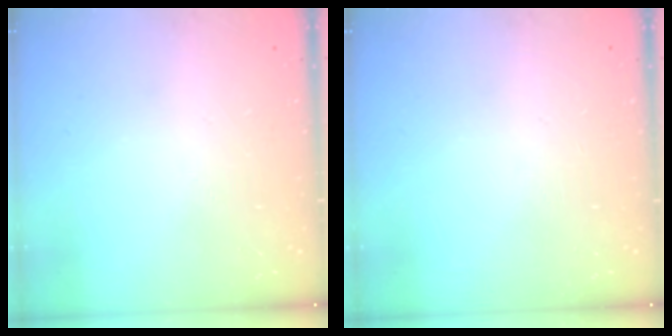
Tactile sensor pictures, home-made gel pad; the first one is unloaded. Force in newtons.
{"total": 0.0}